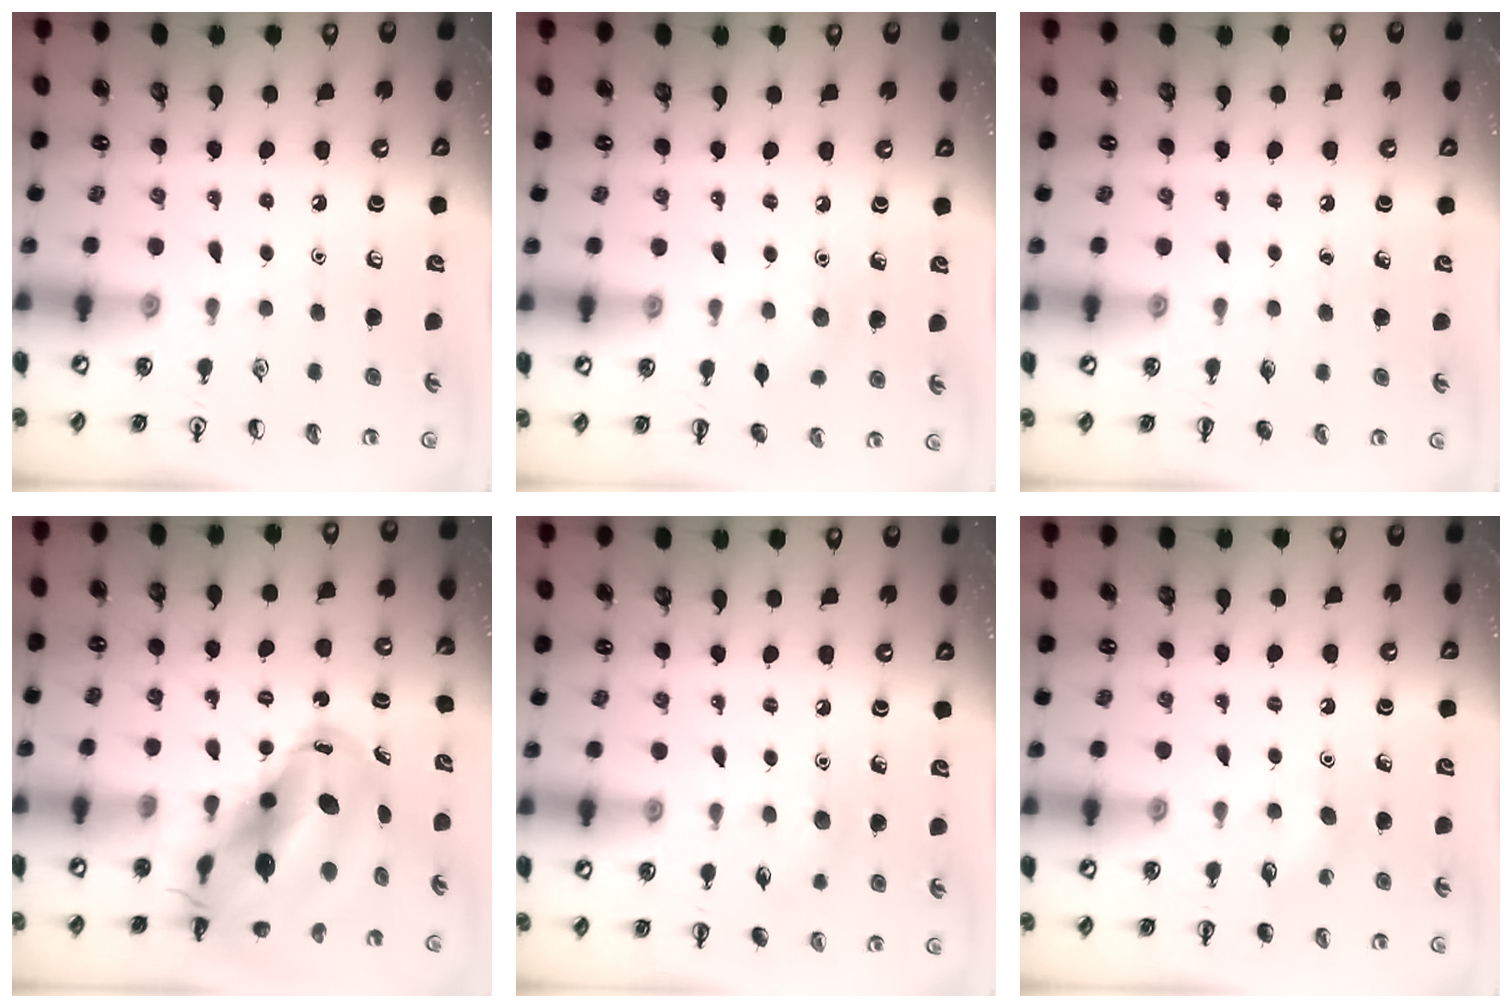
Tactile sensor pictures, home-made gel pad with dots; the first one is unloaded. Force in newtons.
{"total": 5.2, "press": 5.0, "slide": 1.3}
{"total": 0.0}
{"total": 16.1, "press": 15.4, "slide": 4.6}
{"total": 6.0, "press": 5.8, "slide": 1.5}
{"total": 2.8, "press": 2.7, "slide": 0.7}